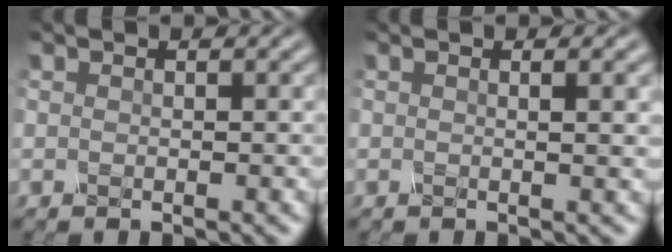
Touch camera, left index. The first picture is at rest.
{"total": 2.3, "force": [0.5, 0.8, 2.1], "torque": [-0.021, 0.003, -0.003]}